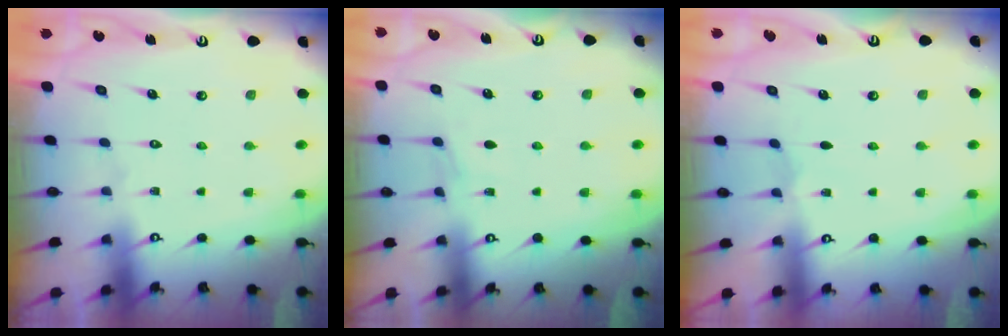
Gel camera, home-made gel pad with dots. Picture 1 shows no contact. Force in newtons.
{"total": 3.0, "press": 2.9, "slide": 0.5}
{"total": 1.1, "press": 1.0, "slide": 0.2}